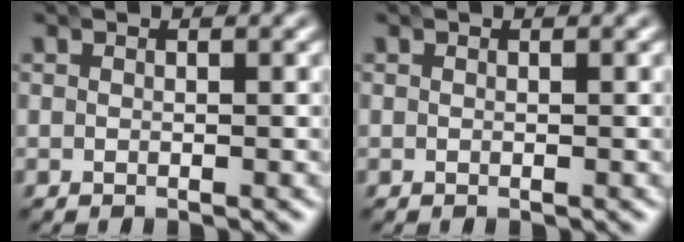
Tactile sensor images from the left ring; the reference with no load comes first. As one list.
[{"total": 0.0}]